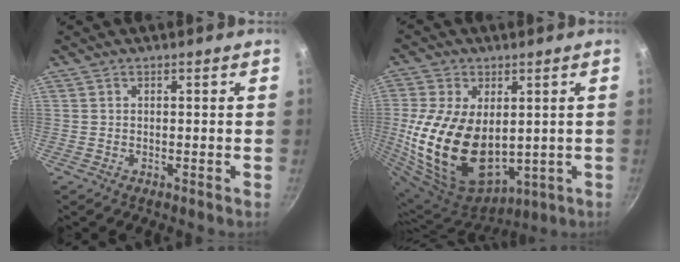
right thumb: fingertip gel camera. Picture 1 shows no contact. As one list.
[{"total": 21.5, "force": [0.4, 13.8, 16.5], "torque": [-0.316, -0.017, 0.029]}]